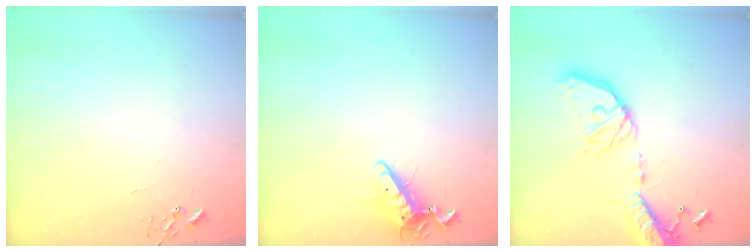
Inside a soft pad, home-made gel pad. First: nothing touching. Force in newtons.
{"total": 11.6, "press": 11.5, "slide": 1.5}
{"total": 20.9, "press": 20.5, "slide": 3.9}